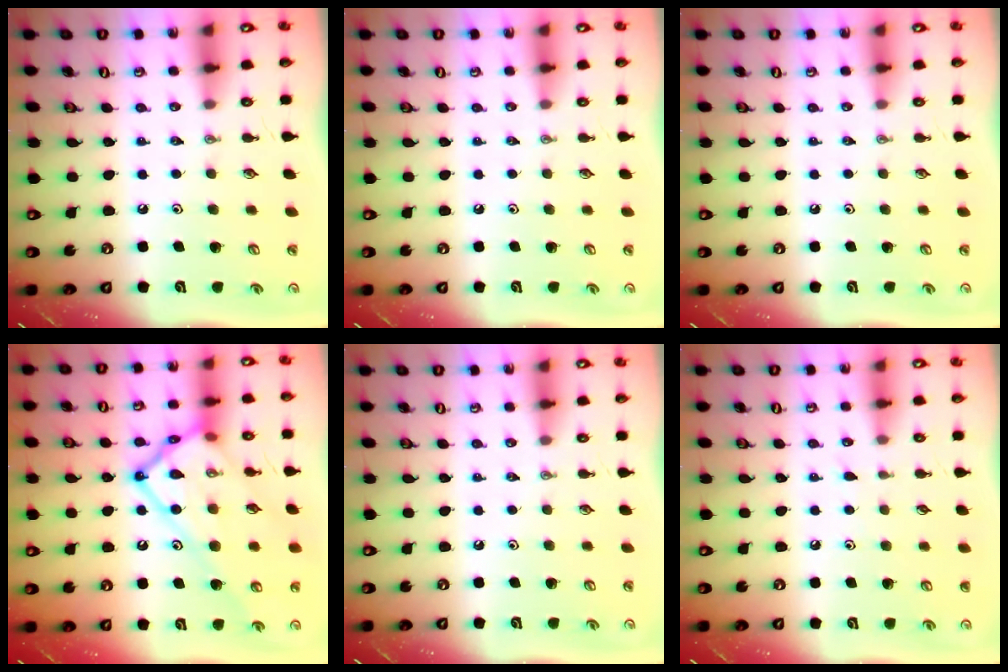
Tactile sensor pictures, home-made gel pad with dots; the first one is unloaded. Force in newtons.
{"total": 0.0}
{"total": 0.0}
{"total": 22.6, "press": 22.5, "slide": 2.2}
{"total": 0.0}
{"total": 4.3, "press": 4.2, "slide": 0.5}